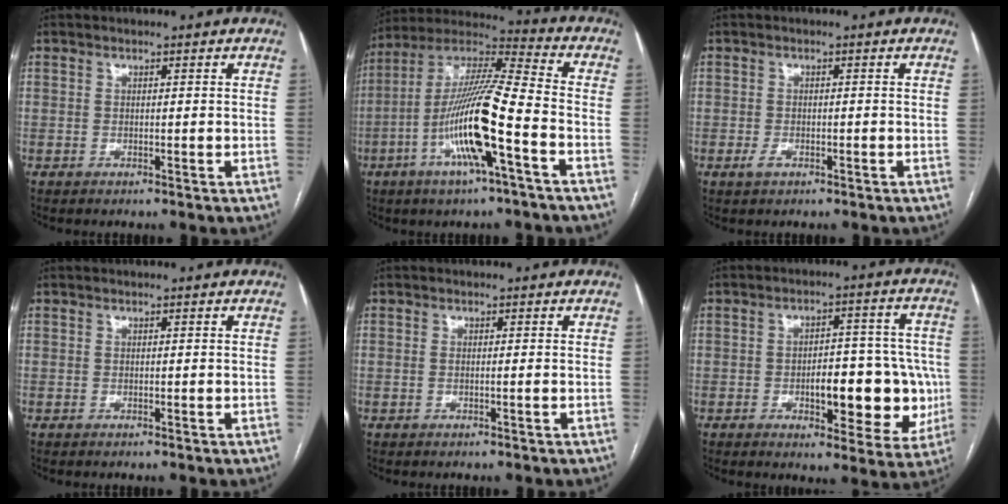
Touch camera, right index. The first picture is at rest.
{"total": 16.8, "force": [-5.3, 0.8, 15.9], "torque": [-0.310, 0.001, -0.103]}
{"total": 1.4, "force": [-0.7, 0.8, 1.0], "torque": [-0.014, 0.002, -0.010]}
{"total": 0.0}
{"total": 0.7, "force": [-0.1, 0.0, 0.7], "torque": [-0.015, -0.001, -0.002]}
{"total": 13.6, "force": [-2.8, 5.5, 12.1], "torque": [-0.142, 0.021, -0.026]}